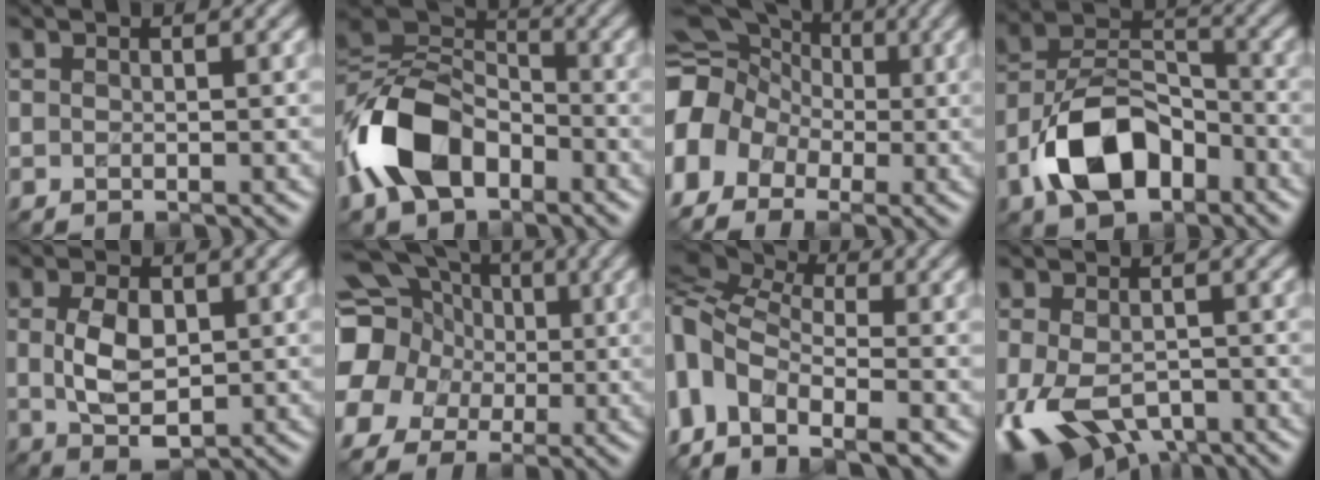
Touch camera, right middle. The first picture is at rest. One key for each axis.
{"total": 9.9, "fx": -4.2, "fy": 6.5, "fz": 6.2, "tx": -0.129, "ty": 0.009, "tz": -0.096}
{"total": 10.1, "fx": -2.3, "fy": 8.6, "fz": 4.9, "tx": -0.106, "ty": 0.000, "tz": -0.072}
{"total": 8.8, "fx": -4.3, "fy": 5.1, "fz": 5.8, "tx": -0.110, "ty": 0.011, "tz": -0.086}
{"total": 4.6, "fx": 0.2, "fy": 2.6, "fz": 3.8, "tx": -0.078, "ty": 0.002, "tz": 0.008}
{"total": 18.3, "fx": 1.4, "fy": 17.0, "fz": 6.6, "tx": -0.180, "ty": 0.005, "tz": -0.014}
{"total": 10.9, "fx": -3.3, "fy": 6.9, "fz": 7.8, "tx": -0.184, "ty": -0.005, "tz": -0.070}
{"total": 8.6, "fx": -3.7, "fy": 5.1, "fz": 5.8, "tx": -0.122, "ty": -0.032, "tz": -0.055}